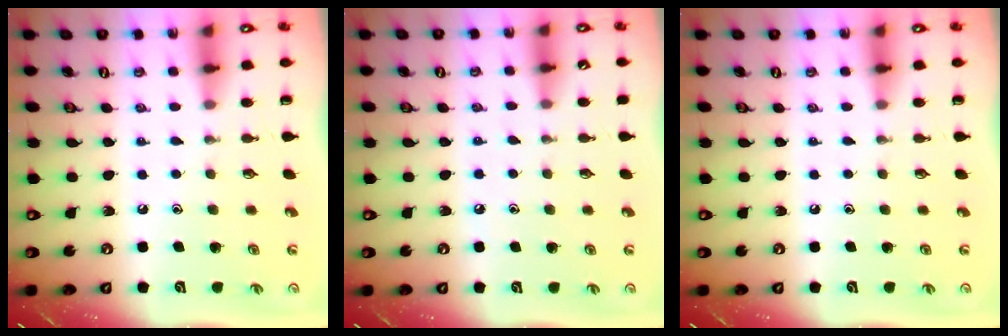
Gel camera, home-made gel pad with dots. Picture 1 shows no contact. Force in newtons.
{"total": 2.8, "press": 2.8, "slide": 0.4}
{"total": 0.0}